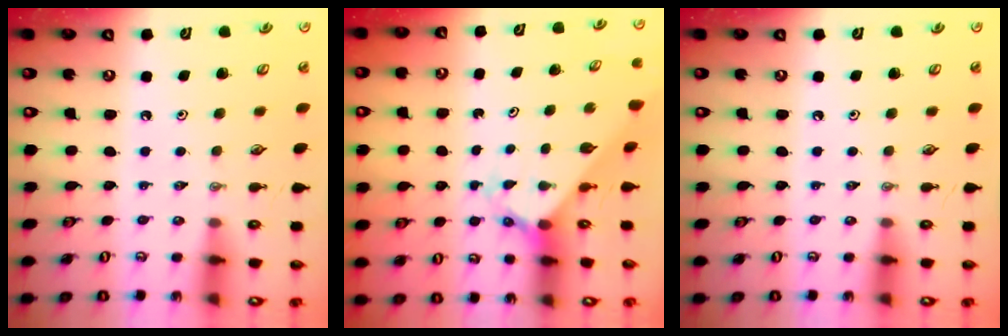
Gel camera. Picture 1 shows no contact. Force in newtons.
{"total": 2.4, "press": 2.4, "slide": 0.3}
{"total": 0.0}